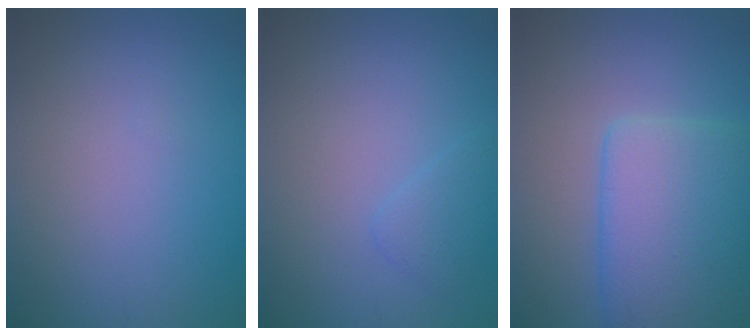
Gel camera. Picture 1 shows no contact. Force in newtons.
{"total": 1.4, "press": 1.4, "slide": 0.1}
{"total": 7.4, "press": 7.4, "slide": 0.2}